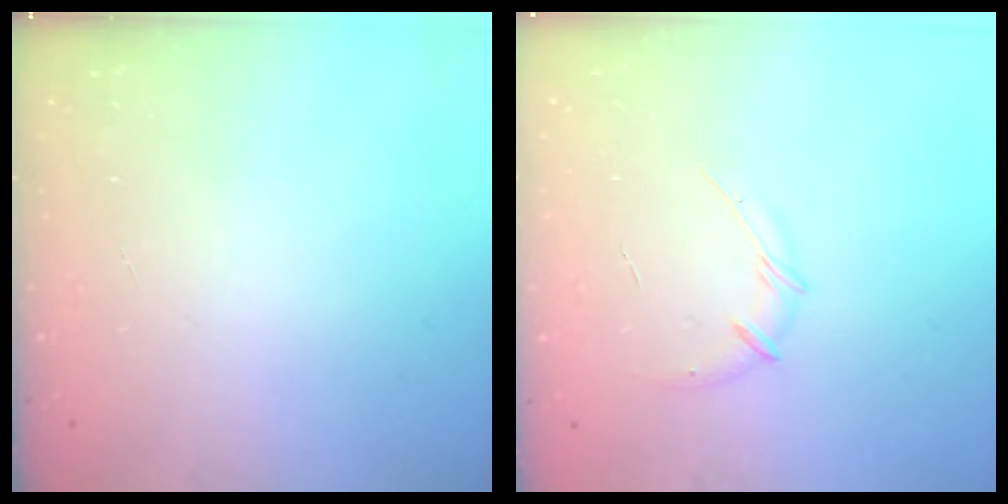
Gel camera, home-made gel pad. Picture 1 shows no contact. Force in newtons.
{"total": 6.5, "press": 6.4, "slide": 1.4}